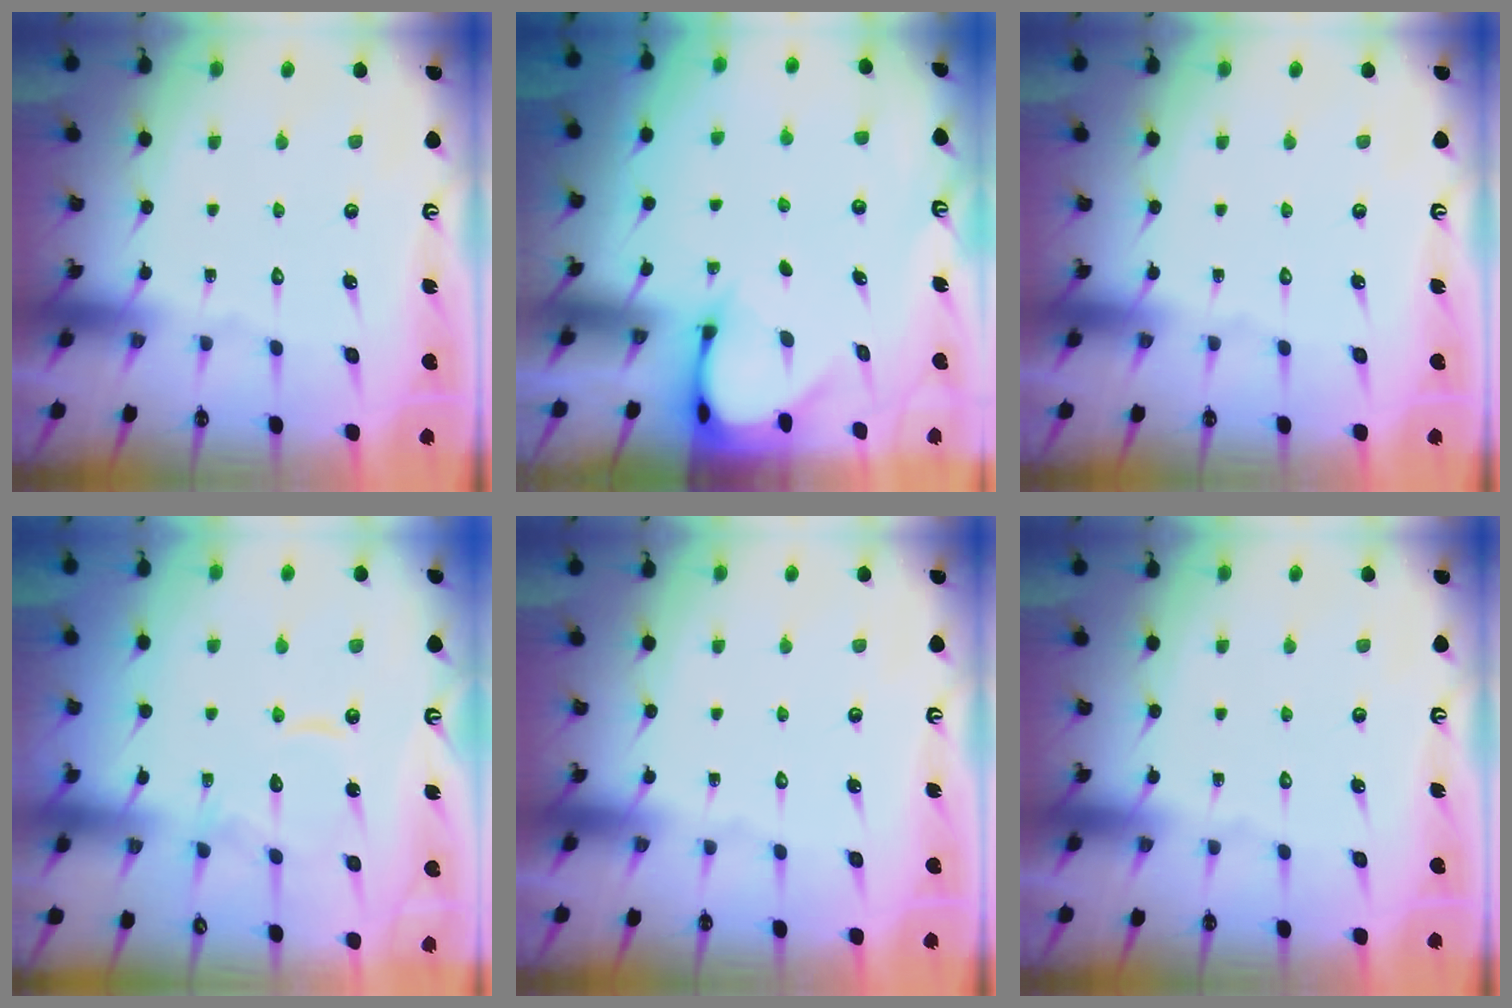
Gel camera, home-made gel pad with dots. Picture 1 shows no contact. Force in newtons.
{"total": 2.9, "press": 2.9, "slide": 0.2}
{"total": 0.0}
{"total": 11.3, "press": 11.3, "slide": 0.9}
{"total": 0.0}
{"total": 0.0}